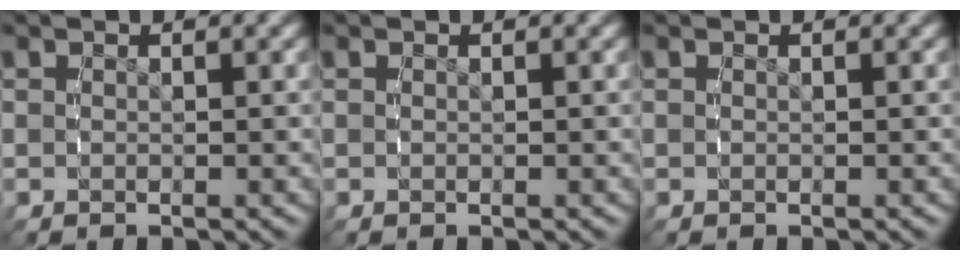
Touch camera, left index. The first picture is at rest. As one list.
[{"total": 0.0}, {"total": 0.0}]